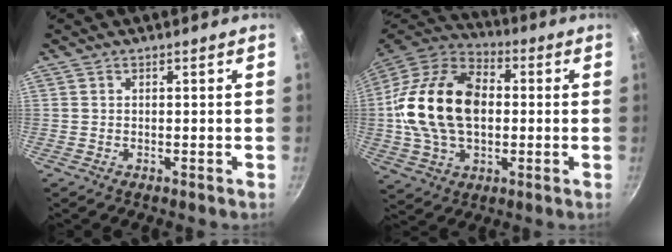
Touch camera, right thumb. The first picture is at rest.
{"total": 22.4, "force": [0.7, 15.0, 16.7], "torque": [-0.292, 0.030, 0.004]}